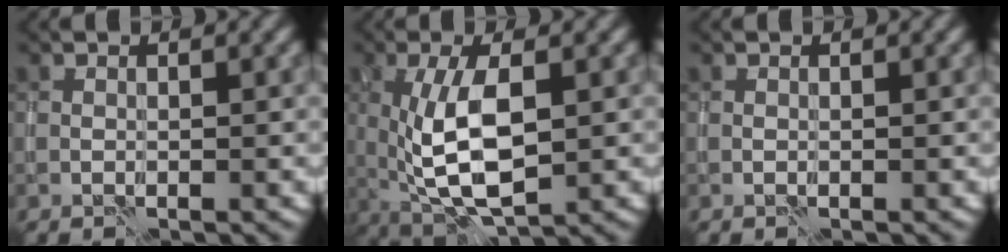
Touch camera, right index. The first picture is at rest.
{"total": 7.2, "force": [0.1, 2.8, 6.6], "torque": [-0.138, -0.006, 0.004]}
{"total": 0.0}